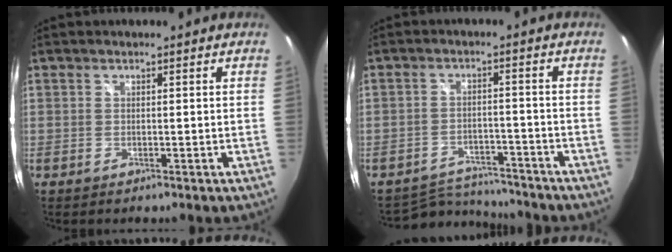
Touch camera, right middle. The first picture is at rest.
{"total": 8.8, "force": [-8.5, 2.3, 1.1], "torque": [-0.035, 0.012, -0.123]}